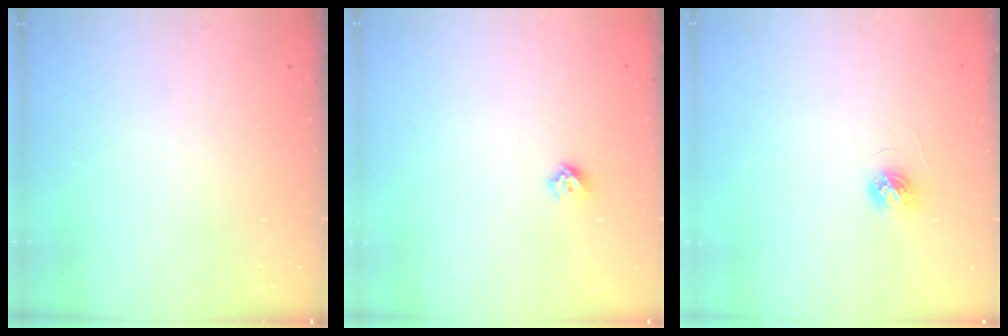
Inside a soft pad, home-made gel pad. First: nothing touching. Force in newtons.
{"total": 4.9, "press": 4.8, "slide": 0.8}
{"total": 3.7, "press": 3.7, "slide": 0.3}